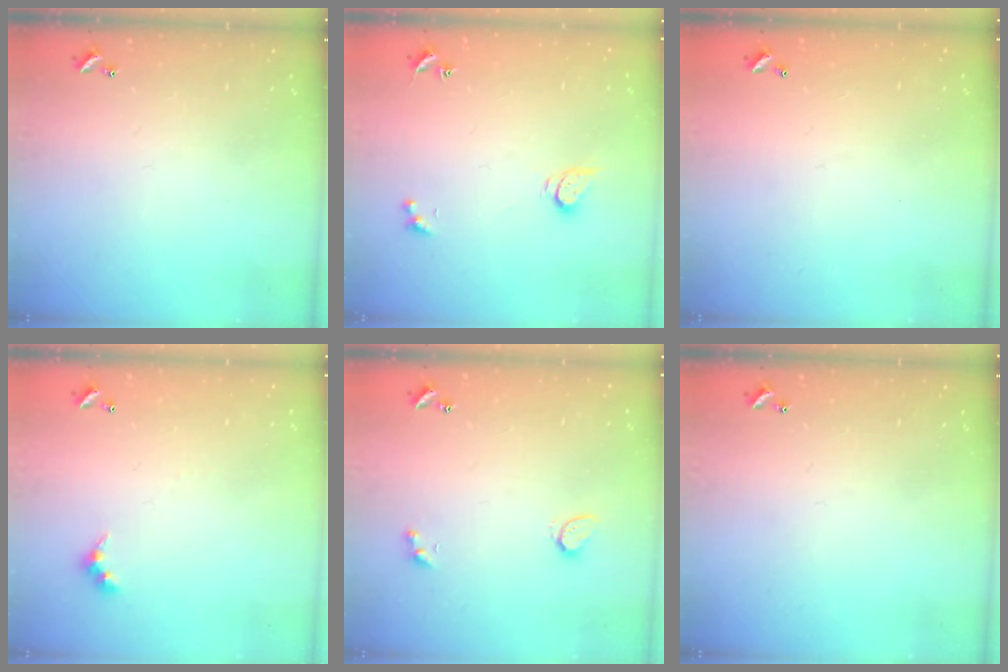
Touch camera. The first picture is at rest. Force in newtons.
{"total": 2.9, "press": 2.9, "slide": 0.5}
{"total": 2.7, "press": 2.7, "slide": 0.1}
{"total": 2.4, "press": 2.4, "slide": 0.5}
{"total": 2.3, "press": 2.3, "slide": 0.5}
{"total": 0.0}